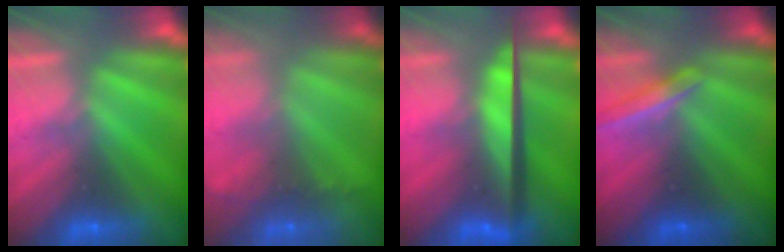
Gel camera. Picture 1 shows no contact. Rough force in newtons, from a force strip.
{"total": 7.1}
{"total": 9.0}
{"total": 1.8}